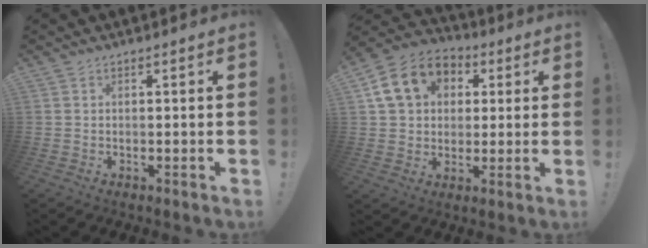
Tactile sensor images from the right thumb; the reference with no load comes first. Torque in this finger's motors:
{"motor_torque": [1.57, 1.58, 0.64, -0.35, 0.09]}